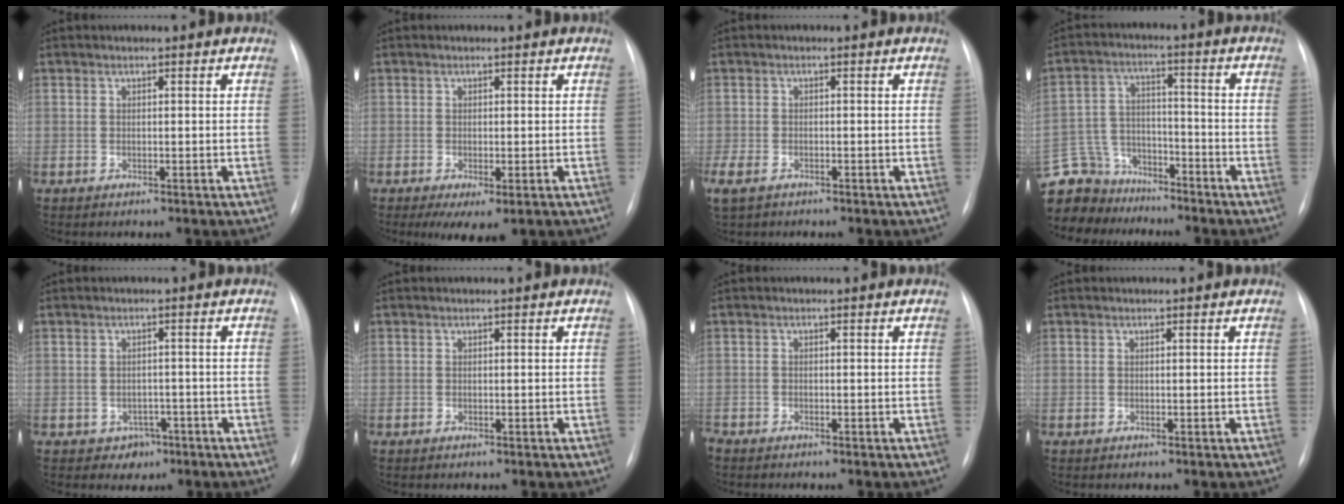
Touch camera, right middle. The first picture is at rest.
{"total": 4.5, "force": [-2.2, 1.4, 3.7], "torque": [-0.046, -0.011, -0.026]}
{"total": 5.5, "force": [-3.6, 3.0, 2.9], "torque": [-0.068, -0.013, -0.057]}
{"total": 14.8, "force": [-12.5, 7.6, 2.2], "torque": [-0.074, 0.034, -0.213]}
{"total": 2.7, "force": [-1.4, 2.2, 0.6], "torque": [-0.003, 0.009, -0.013]}
{"total": 0.0}
{"total": 2.0, "force": [-1.8, 0.7, 0.7], "torque": [-0.014, -0.004, -0.025]}
{"total": 0.0}